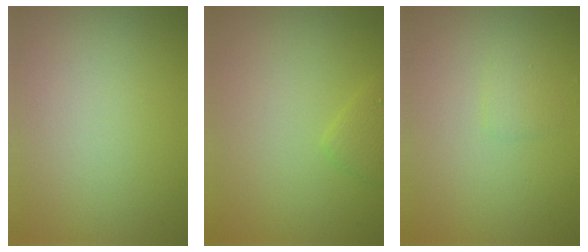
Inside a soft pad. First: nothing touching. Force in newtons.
{"total": 1.2, "press": 1.2, "slide": 0.0}
{"total": 1.0, "press": 1.0, "slide": 0.0}